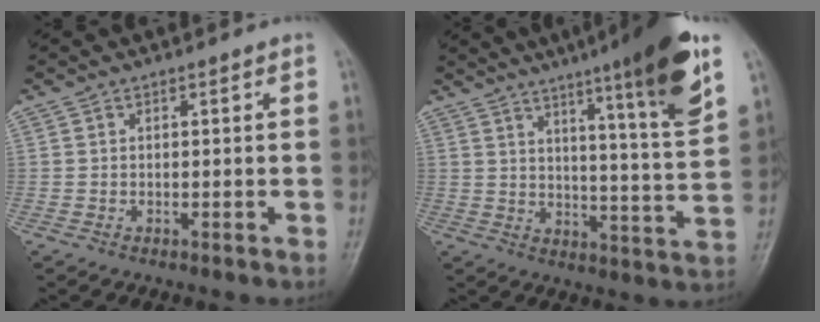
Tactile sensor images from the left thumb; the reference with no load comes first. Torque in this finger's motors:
{"motor_torque": [2.35, 1.28, 1.76, -1.01, 0.39]}